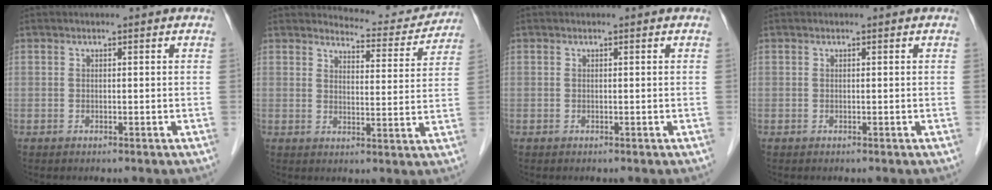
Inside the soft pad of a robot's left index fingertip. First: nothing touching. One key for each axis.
{"total": 8.9, "fx": 8.8, "fy": 1.4, "fz": 0.1, "tx": 0.003, "ty": -0.016, "tz": 0.105}
{"total": 0.0}
{"total": 0.0}